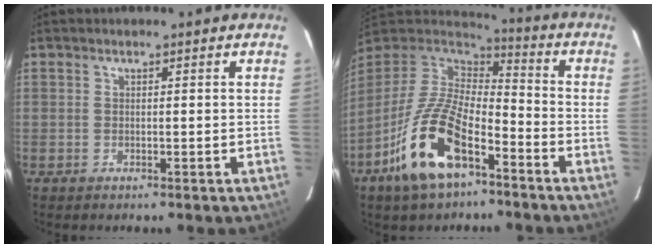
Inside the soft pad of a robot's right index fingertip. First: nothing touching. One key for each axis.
{"total": 16.0, "fx": -8.4, "fy": 6.1, "fz": 12.2, "tx": -0.255, "ty": -0.004, "tz": -0.156}